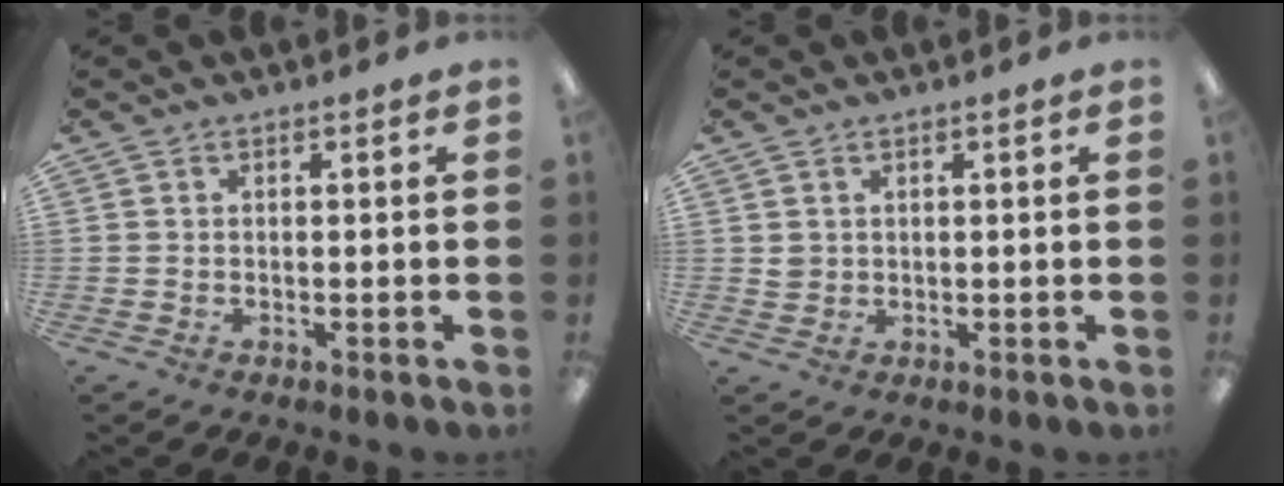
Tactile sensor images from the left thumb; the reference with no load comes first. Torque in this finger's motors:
{"motor_torque": [0.14, 0.37, 0.05, -0.52, -0.01]}